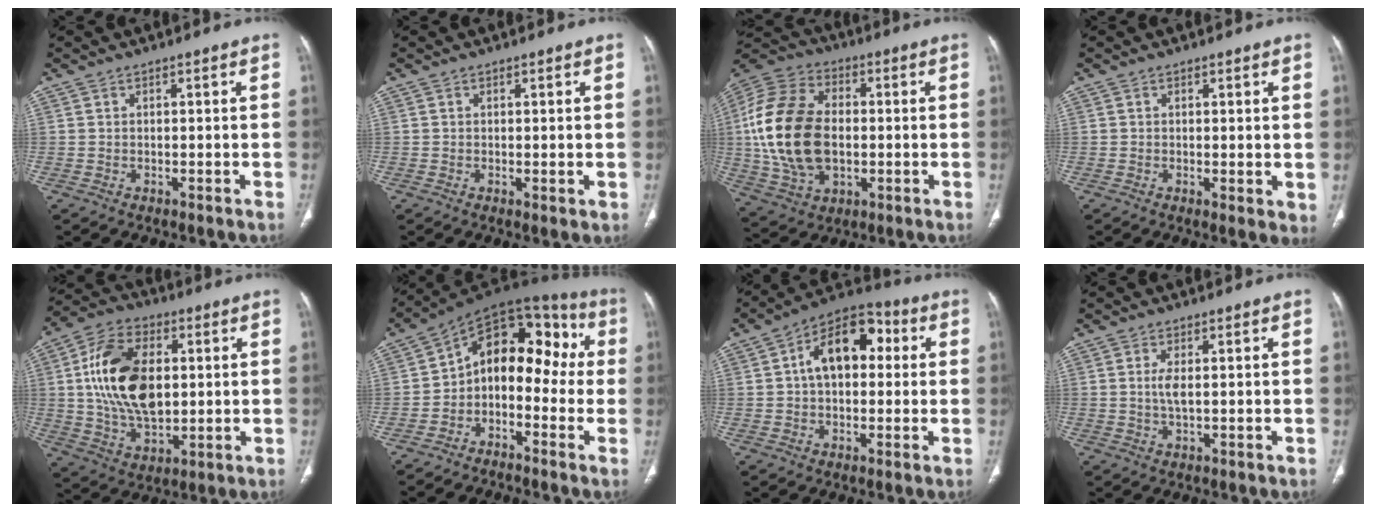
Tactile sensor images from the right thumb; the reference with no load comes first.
{"total": 1.1, "force": [0.0, 0.3, 1.1], "torque": [-0.023, -0.007, 0.001]}
{"total": 21.8, "force": [0.0, 14.2, 16.5], "torque": [-0.333, 0.009, 0.006]}
{"total": 2.6, "force": [0.2, 0.9, 2.4], "torque": [-0.041, -0.011, 0.002]}
{"total": 18.1, "force": [2.3, 11.0, 14.2], "torque": [-0.247, 0.000, 0.046]}
{"total": 15.5, "force": [-1.4, 10.1, 11.7], "torque": [-0.112, 0.078, -0.039]}
{"total": 13.1, "force": [2.2, 8.2, 10.0], "torque": [-0.132, 0.034, 0.023]}
{"total": 2.4, "force": [0.3, 0.7, 2.3], "torque": [-0.058, -0.002, 0.008]}